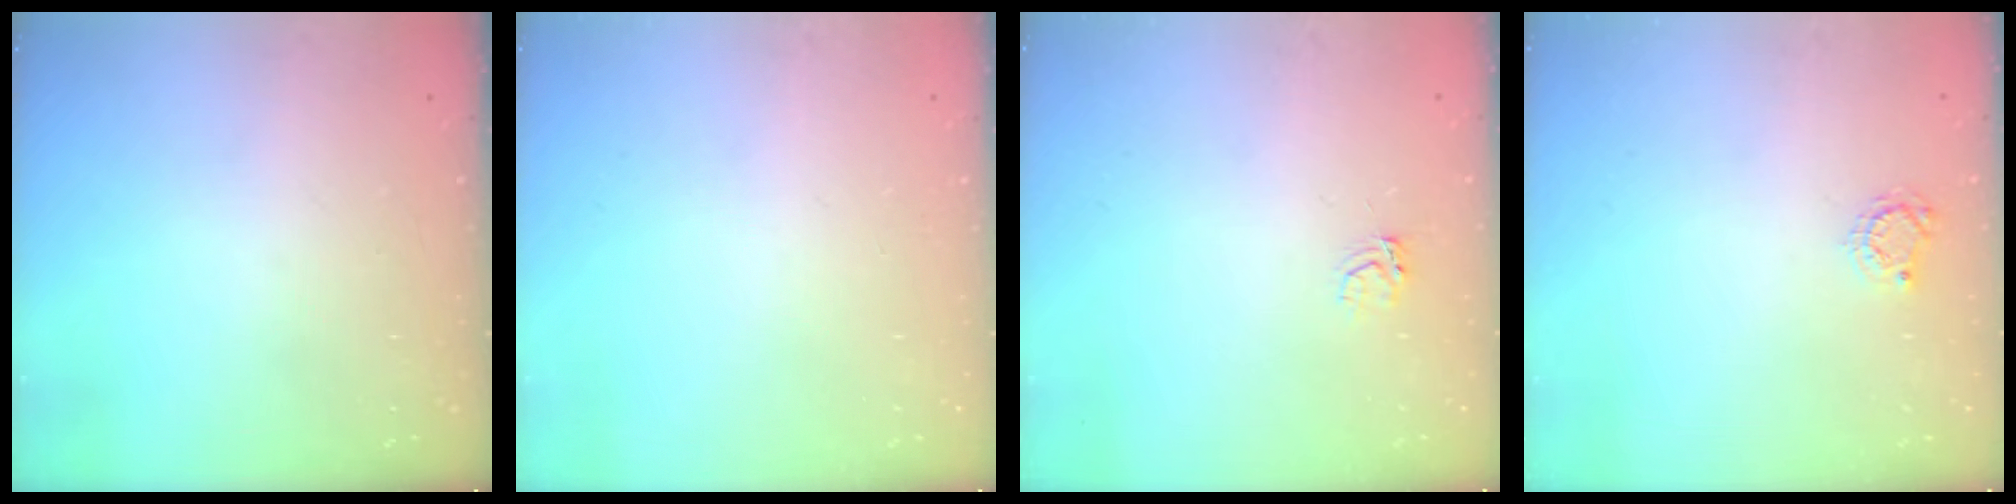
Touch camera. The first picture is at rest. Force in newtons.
{"total": 0.0}
{"total": 3.1, "press": 3.1, "slide": 0.4}
{"total": 4.0, "press": 4.0, "slide": 0.5}